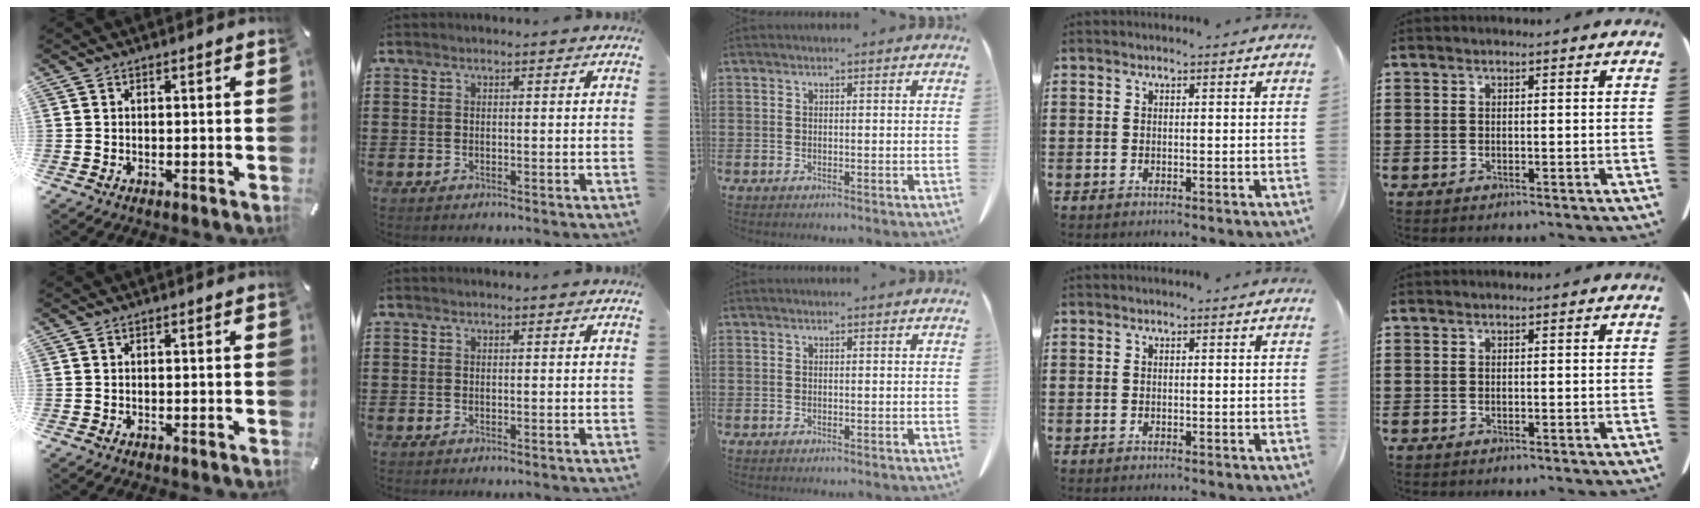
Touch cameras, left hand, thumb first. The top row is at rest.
{}